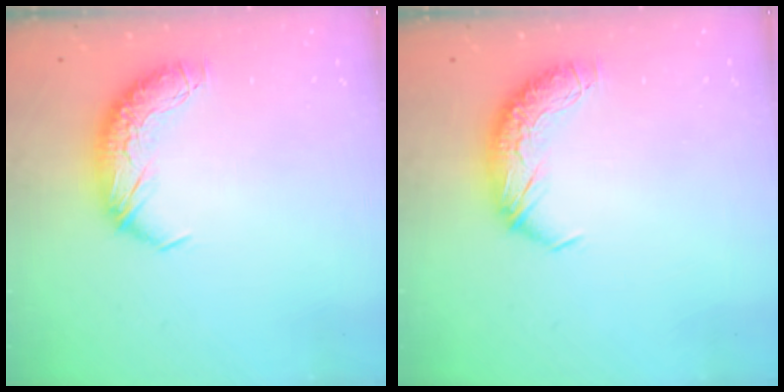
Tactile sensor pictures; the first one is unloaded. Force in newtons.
{"total": 0.0}